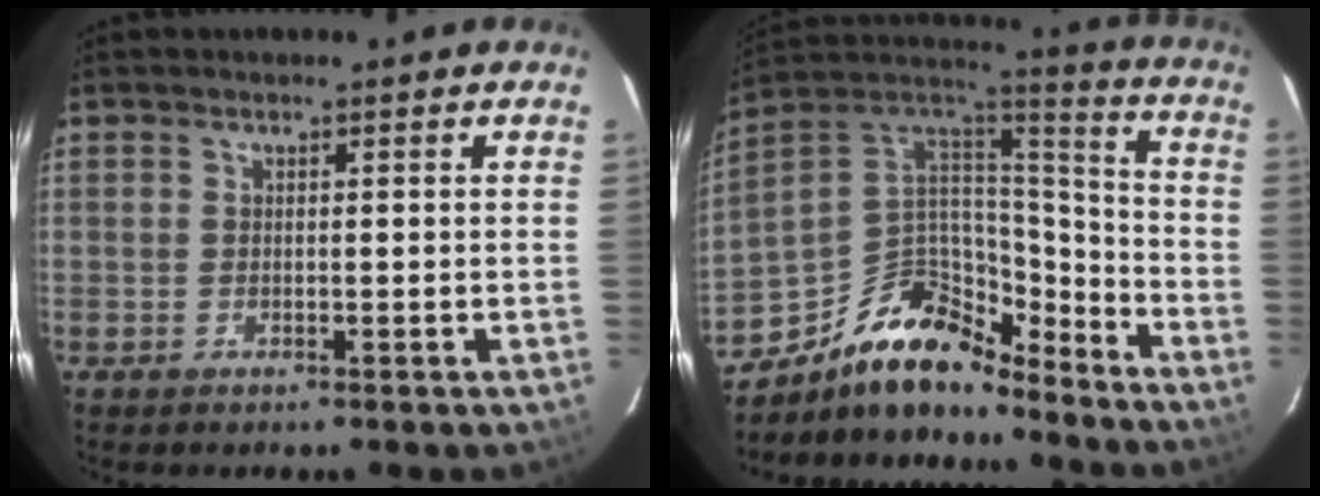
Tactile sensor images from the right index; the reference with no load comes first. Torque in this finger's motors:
{"motor_torque": [1.03, -1.11, 0.34, 0.02]}